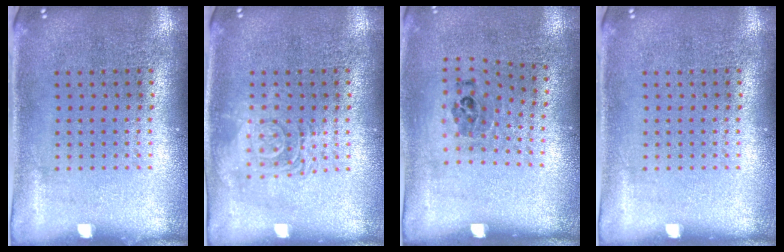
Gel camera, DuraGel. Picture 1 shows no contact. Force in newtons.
{"total": 3.0, "press": 2.9, "slide": 0.4}
{"total": 1.1, "press": 0.7, "slide": 0.8}
{"total": 0.0}